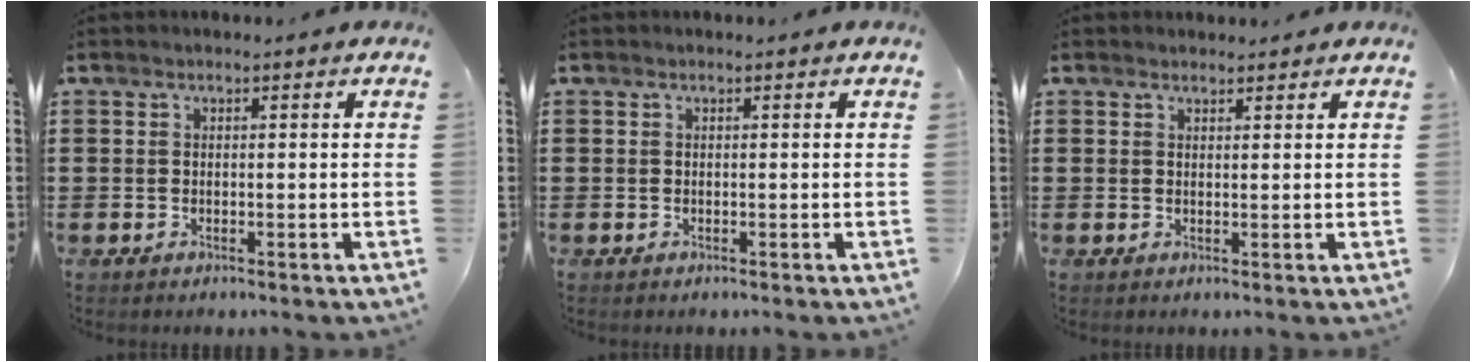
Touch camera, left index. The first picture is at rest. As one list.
[{"total": 0.0}, {"total": 1.2, "force": [1.2, 0.3, 0.1], "torque": [-0.003, 0.001, 0.023]}]